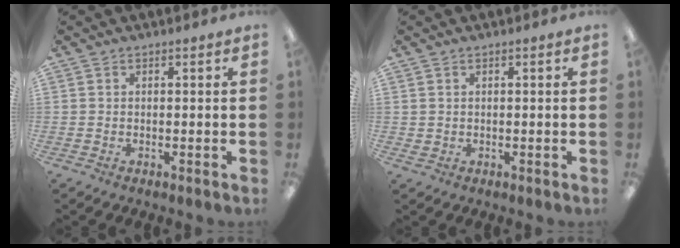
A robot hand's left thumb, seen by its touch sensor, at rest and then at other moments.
{"total": 1.0, "force": [0.6, 0.8, 0.3], "torque": [-0.007, 0.004, 0.010]}